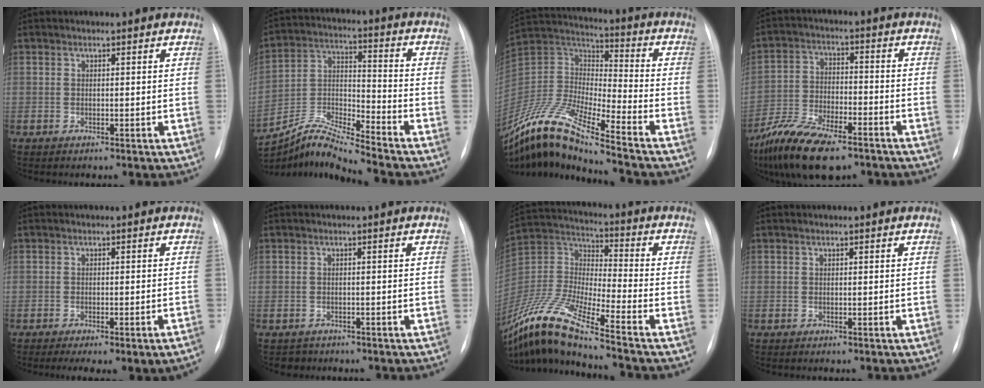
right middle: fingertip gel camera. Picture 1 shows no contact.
{"total": 11.0, "force": [-10.4, -1.3, 3.1], "torque": [-0.068, 0.018, -0.199]}
{"total": 16.9, "force": [-13.2, 0.5, 10.5], "torque": [-0.224, -0.005, -0.252]}
{"total": 13.6, "force": [-9.6, 4.6, 8.4], "torque": [-0.160, -0.015, -0.174]}
{"total": 7.0, "force": [-4.8, 0.4, 5.1], "torque": [-0.063, -0.011, -0.066]}
{"total": 1.5, "force": [-1.2, 0.8, -0.4], "torque": [-0.002, -0.001, -0.017]}
{"total": 17.0, "force": [-13.3, -0.4, 10.5], "torque": [-0.235, -0.016, -0.259]}
{"total": 0.0}